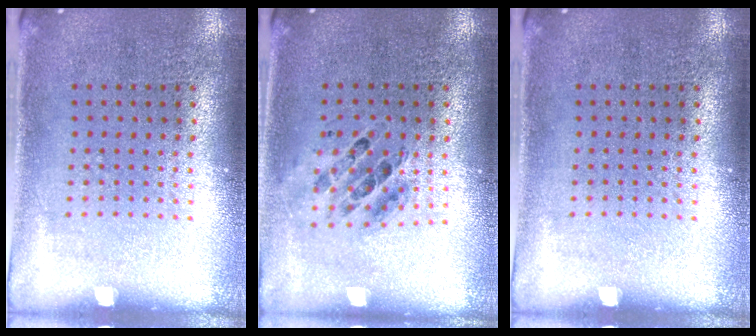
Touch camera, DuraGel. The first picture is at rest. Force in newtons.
{"total": 0.5, "press": 0.5, "slide": 0.2}
{"total": 0.0}